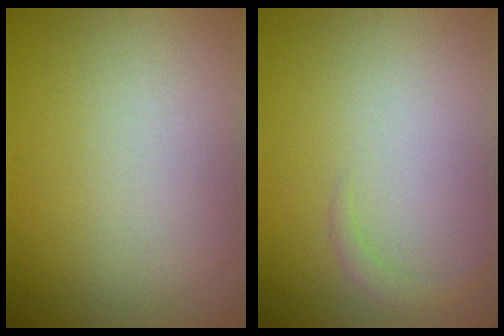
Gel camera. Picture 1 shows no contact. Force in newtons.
{"total": 1.0, "press": 1.0, "slide": 0.2}